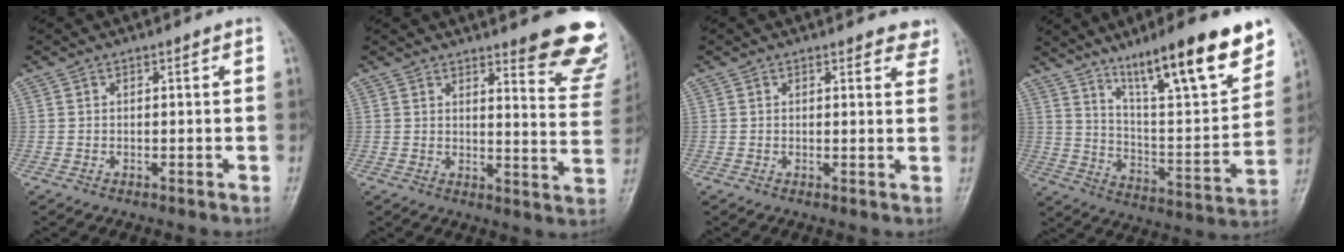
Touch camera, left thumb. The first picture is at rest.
{"total": 12.9, "force": [9.7, 2.8, 8.0], "torque": [-0.057, -0.070, 0.104]}
{"total": 3.6, "force": [3.1, 1.4, 1.2], "torque": [0.012, -0.016, 0.021]}
{"total": 21.5, "force": [14.0, 4.1, 15.8], "torque": [-0.214, -0.062, 0.229]}